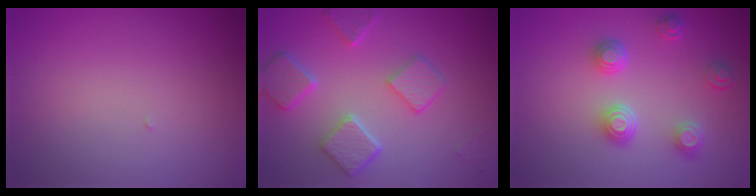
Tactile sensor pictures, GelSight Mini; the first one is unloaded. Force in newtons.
{"total": 5.1, "press": 4.0, "slide": 3.2}
{"total": 3.8, "press": 3.0, "slide": 2.4}